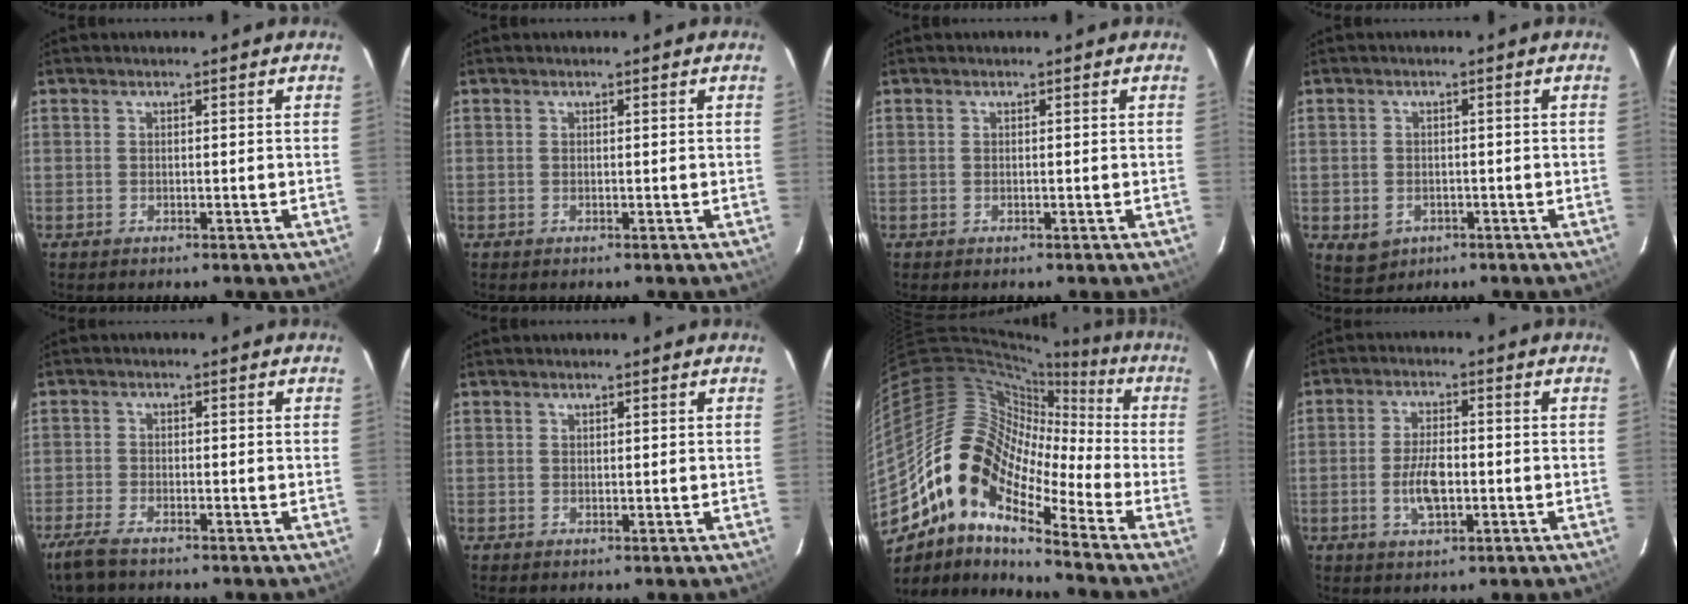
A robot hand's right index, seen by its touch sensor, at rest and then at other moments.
{"total": 0.0}
{"total": 0.0}
{"total": 4.5, "force": [-1.5, 3.8, 1.8], "torque": [-0.041, -0.001, -0.009]}
{"total": 5.6, "force": [-4.4, 1.8, 3.1], "torque": [-0.087, -0.014, -0.090]}
{"total": 0.6, "force": [0.3, 0.5, 0.0], "torque": [0.002, 0.003, 0.005]}
{"total": 15.9, "force": [-8.5, 7.0, 11.5], "torque": [-0.184, 0.001, -0.179]}
{"total": 6.5, "force": [-1.6, 3.0, 5.6], "torque": [-0.112, -0.002, -0.026]}